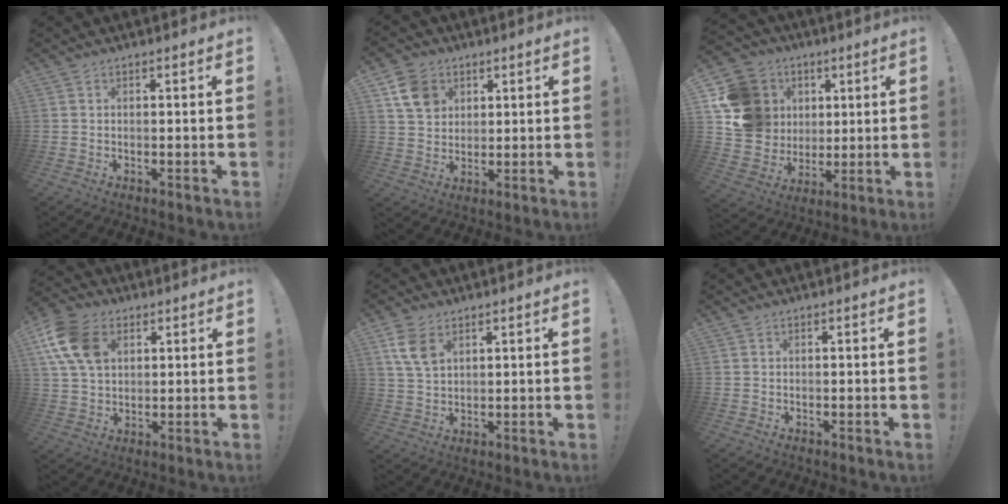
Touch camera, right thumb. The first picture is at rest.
{"total": 9.6, "force": [4.6, 7.5, 3.9], "torque": [-0.056, -0.016, 0.093]}
{"total": 18.3, "force": [4.3, 16.4, 6.9], "torque": [-0.123, -0.007, 0.118]}
{"total": 14.3, "force": [5.4, 10.3, 8.4], "torque": [-0.150, -0.011, 0.108]}
{"total": 7.5, "force": [3.5, 4.6, 4.8], "torque": [-0.088, -0.008, 0.069]}
{"total": 0.0}